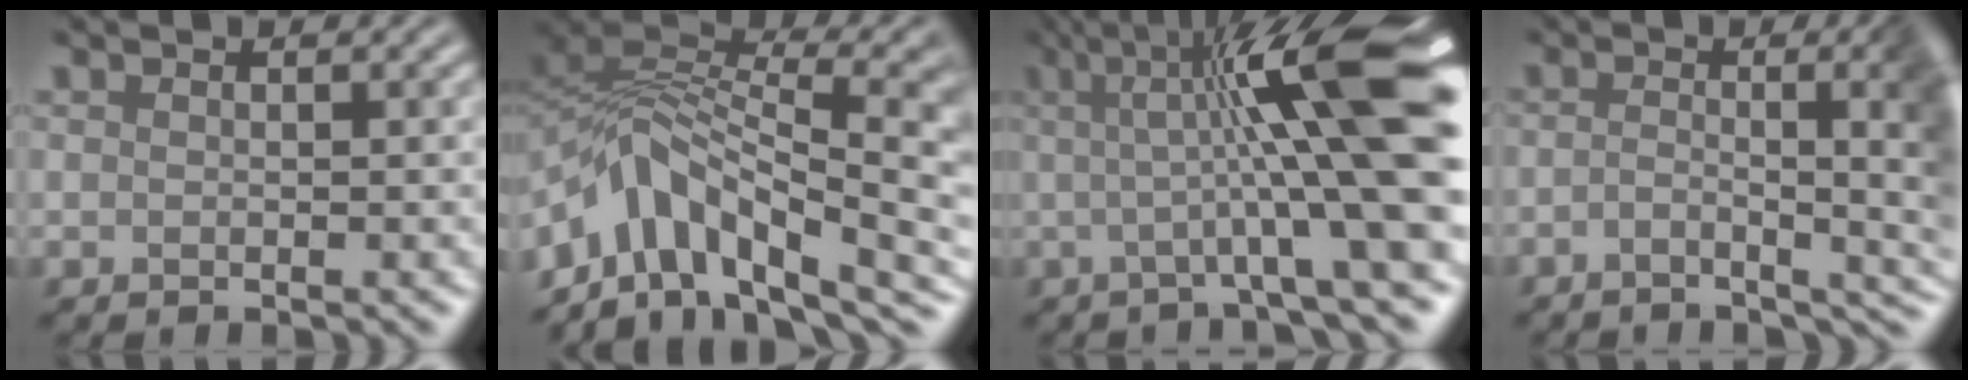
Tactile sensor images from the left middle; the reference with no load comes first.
{"total": 10.9, "force": [-4.2, 6.1, 8.0], "torque": [-0.180, 0.010, -0.051]}
{"total": 12.2, "force": [1.3, 1.5, 12.0], "torque": [-0.183, 0.014, 0.038]}
{"total": 10.1, "force": [-2.5, 3.4, 9.2], "torque": [-0.106, 0.001, -0.019]}